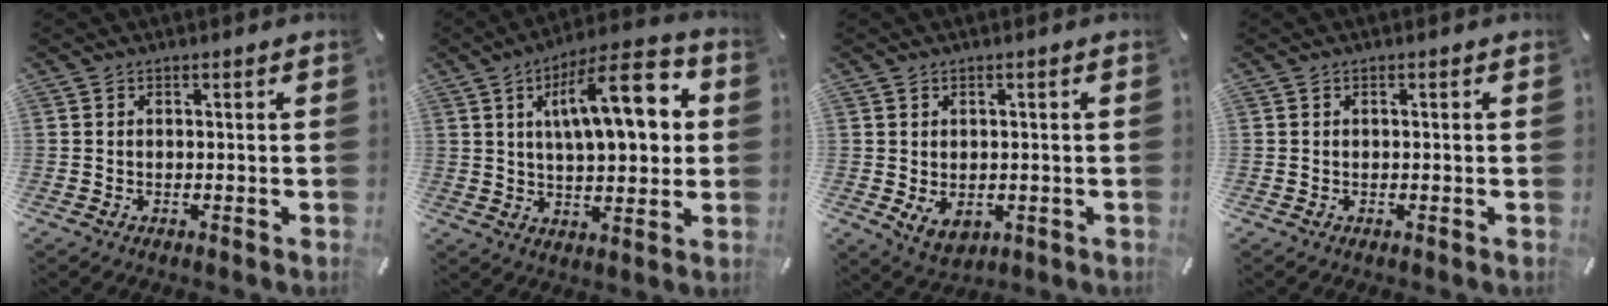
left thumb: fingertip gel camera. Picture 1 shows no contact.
{"total": 17.7, "force": [5.6, 6.9, 15.4], "torque": [-0.240, -0.008, 0.081]}
{"total": 4.3, "force": [-0.6, 3.2, 2.8], "torque": [-0.042, -0.006, -0.012]}
{"total": 0.0}